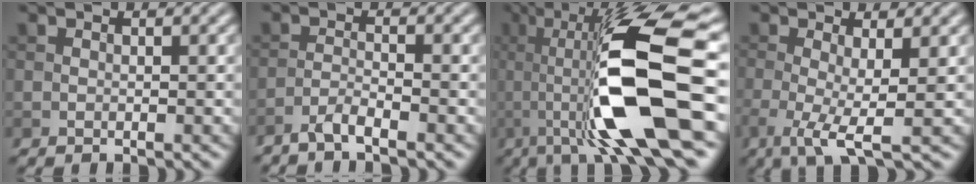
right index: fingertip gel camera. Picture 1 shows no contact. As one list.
[{"total": 2.1, "force": [-1.8, 0.2, 1.2], "torque": [-0.025, 0.001, -0.042]}, {"total": 13.4, "force": [-1.0, 3.0, 13.1], "torque": [-0.202, 0.005, -0.028]}, {"total": 4.2, "force": [-0.8, 0.9, 4.0], "torque": [-0.085, -0.016, -0.014]}]